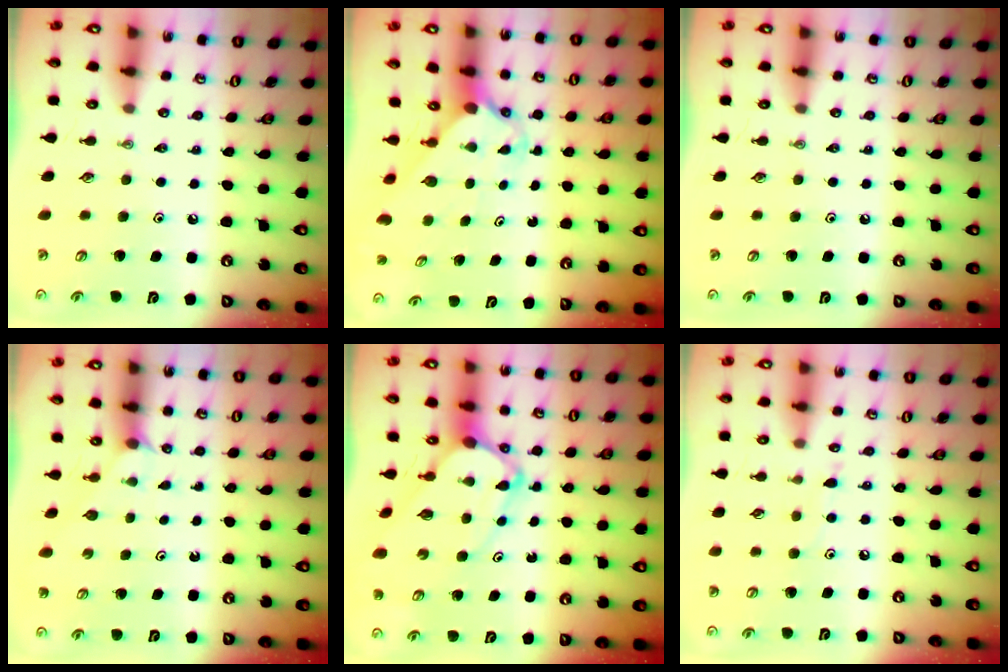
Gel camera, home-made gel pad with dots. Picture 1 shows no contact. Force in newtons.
{"total": 2.5, "press": 2.5, "slide": 0.3}
{"total": 0.0}
{"total": 3.1, "press": 3.1, "slide": 0.4}
{"total": 6.6, "press": 6.6, "slide": 0.6}
{"total": 4.8, "press": 4.8, "slide": 0.5}